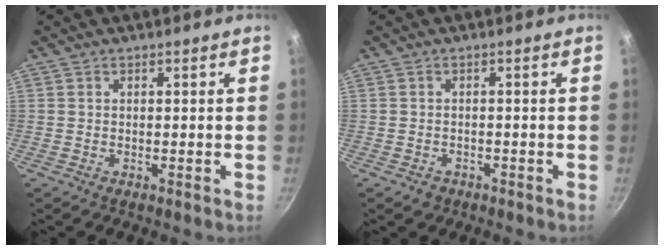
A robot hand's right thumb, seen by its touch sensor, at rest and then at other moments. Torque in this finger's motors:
{"motor_torque": [0.39, -0.13, 0.09, -0.15, -0.06]}